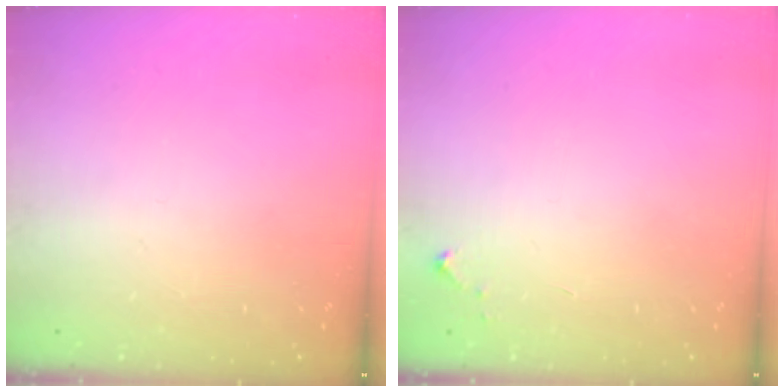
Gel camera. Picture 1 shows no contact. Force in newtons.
{"total": 2.6, "press": 2.6, "slide": 0.4}